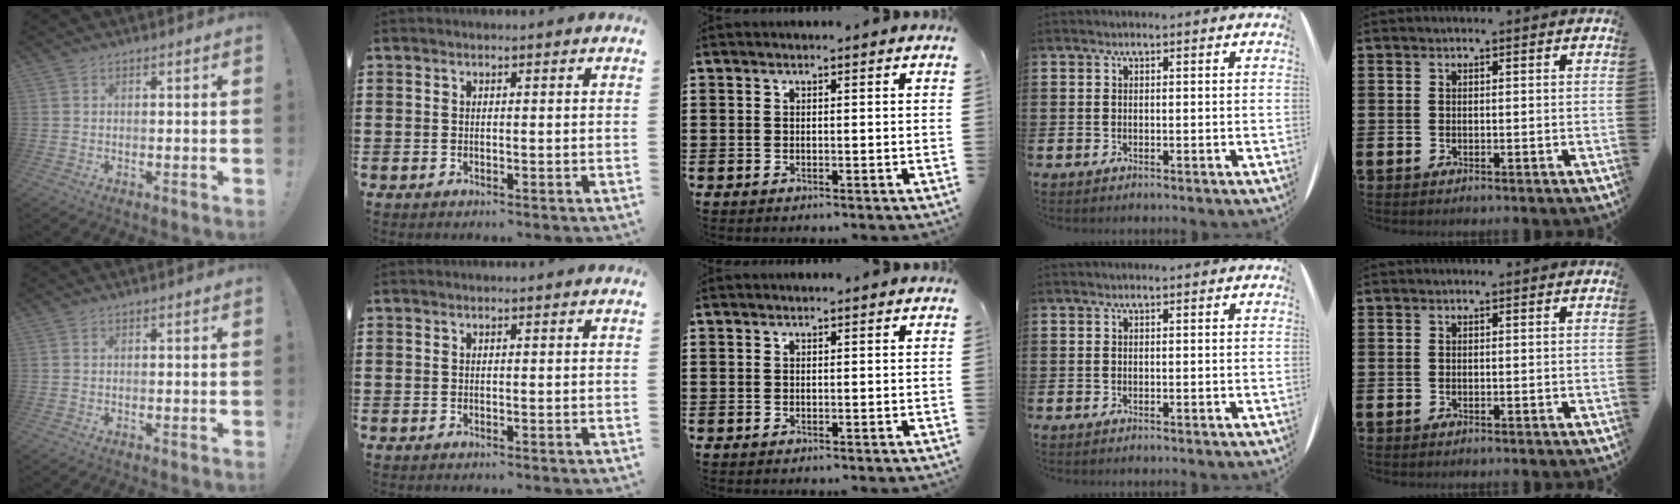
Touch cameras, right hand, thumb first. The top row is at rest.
{}